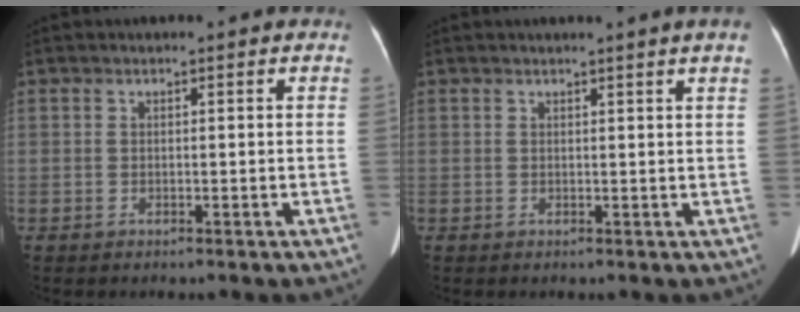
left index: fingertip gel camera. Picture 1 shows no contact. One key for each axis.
{"total": 2.8, "fx": 2.2, "fy": -0.8, "fz": 1.6, "tx": -0.020, "ty": -0.015, "tz": 0.015}